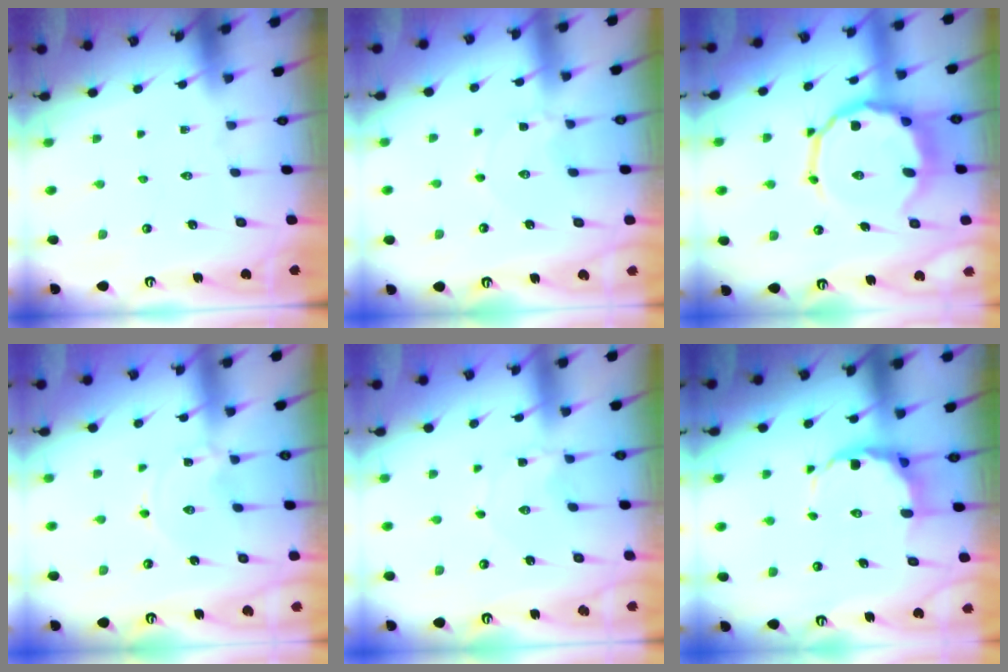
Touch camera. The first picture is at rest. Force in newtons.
{"total": 1.7, "press": 1.7, "slide": 0.3}
{"total": 12.0, "press": 11.6, "slide": 3.1}
{"total": 0.0}
{"total": 0.0}
{"total": 7.8, "press": 7.6, "slide": 1.8}